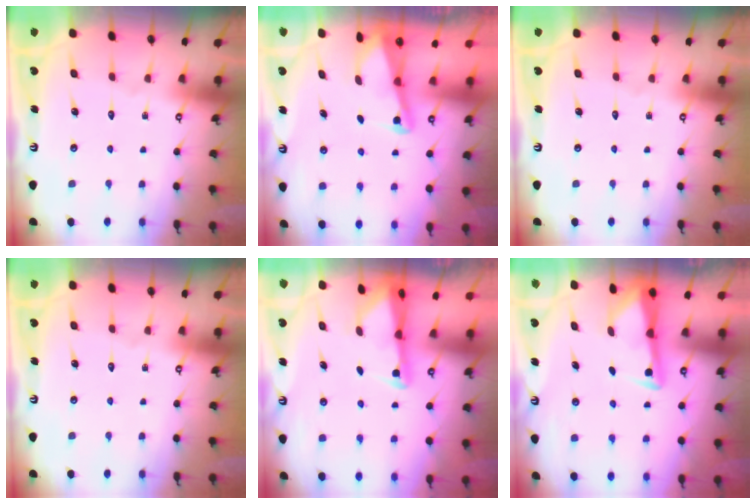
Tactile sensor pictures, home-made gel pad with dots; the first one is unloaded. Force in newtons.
{"total": 2.0, "press": 2.0, "slide": 0.4}
{"total": 0.0}
{"total": 0.0}
{"total": 2.1, "press": 2.1, "slide": 0.4}
{"total": 3.0, "press": 3.0, "slide": 0.4}